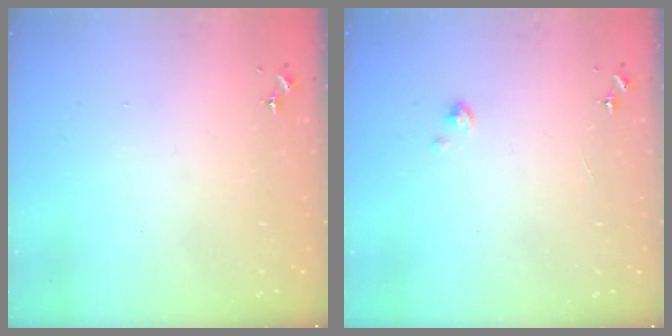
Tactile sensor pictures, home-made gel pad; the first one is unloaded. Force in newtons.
{"total": 2.5, "press": 2.4, "slide": 0.2}